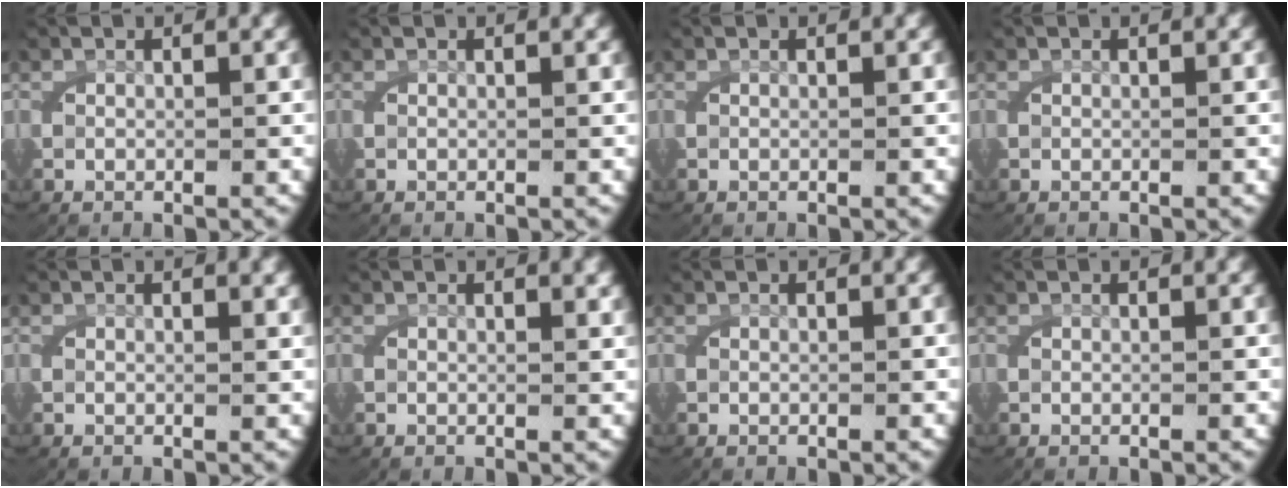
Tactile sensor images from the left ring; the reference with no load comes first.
{"total": 0.0}
{"total": 0.0}
{"total": 0.0}
{"total": 0.6, "force": [0.4, -0.1, 0.4], "torque": [-0.010, -0.003, 0.007]}
{"total": 0.6, "force": [0.5, -0.1, 0.4], "torque": [-0.009, -0.003, 0.008]}
{"total": 0.0}
{"total": 0.0}